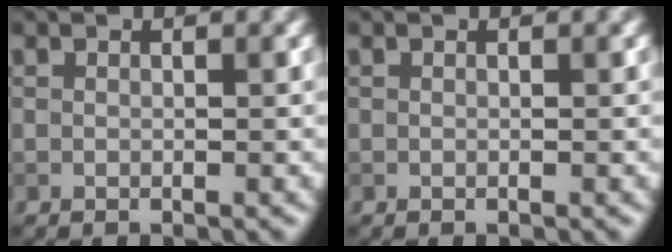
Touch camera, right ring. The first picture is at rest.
{"total": 0.0}